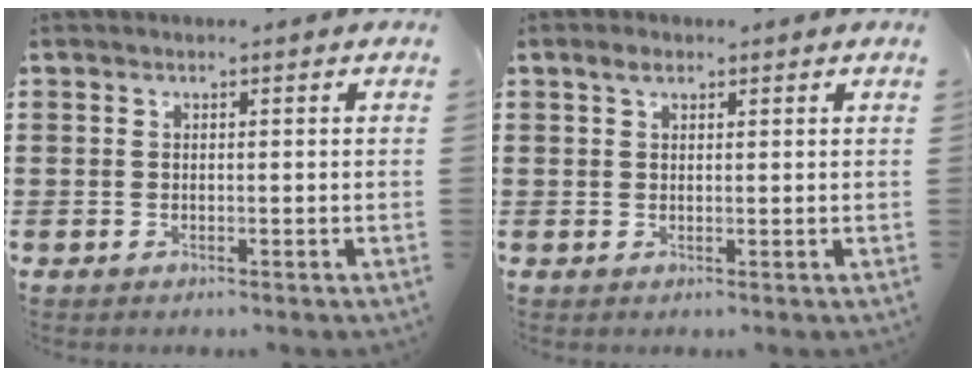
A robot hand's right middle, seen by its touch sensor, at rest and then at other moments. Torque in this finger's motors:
{"motor_torque": [0.07, -0.09, 0.14, 0.01]}